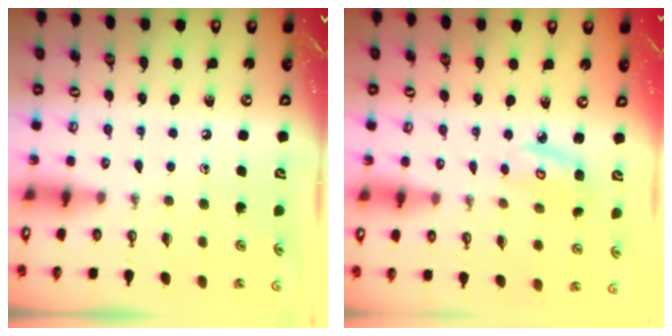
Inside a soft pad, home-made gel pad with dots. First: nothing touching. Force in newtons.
{"total": 3.8, "press": 3.8, "slide": 0.2}